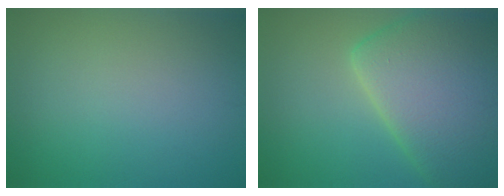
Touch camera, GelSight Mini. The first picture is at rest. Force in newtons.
{"total": 12.3, "press": 12.3, "slide": 0.9}